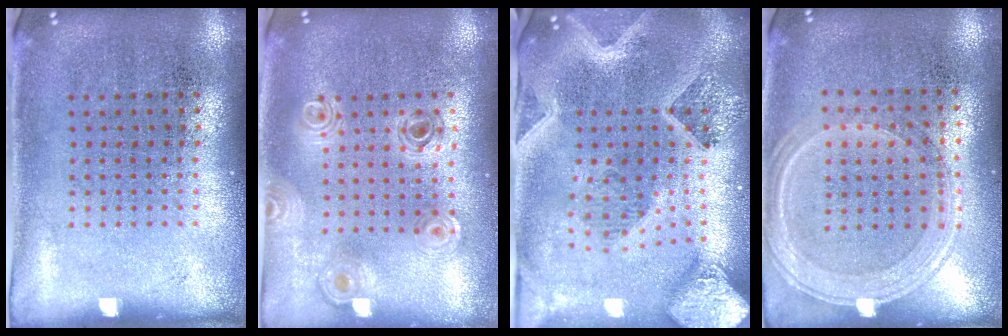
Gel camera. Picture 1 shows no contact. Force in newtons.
{"total": 0.8, "press": 0.8, "slide": 0.1}
{"total": 4.2, "press": 3.3, "slide": 2.6}
{"total": 1.3, "press": 1.2, "slide": 0.5}